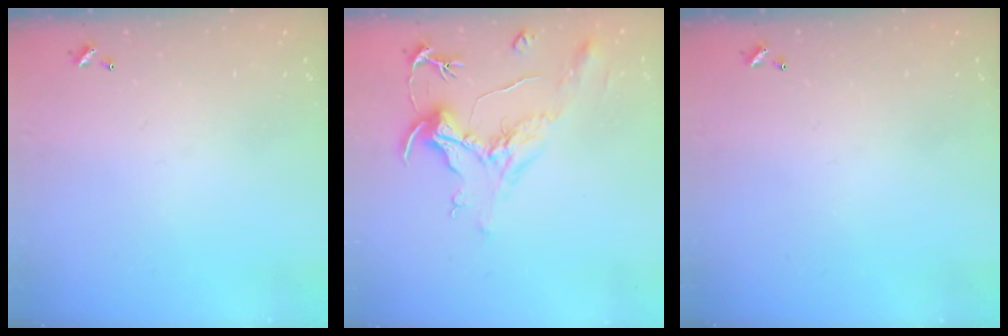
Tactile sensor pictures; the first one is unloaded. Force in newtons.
{"total": 2.2, "press": 1.7, "slide": 1.4}
{"total": 0.0}